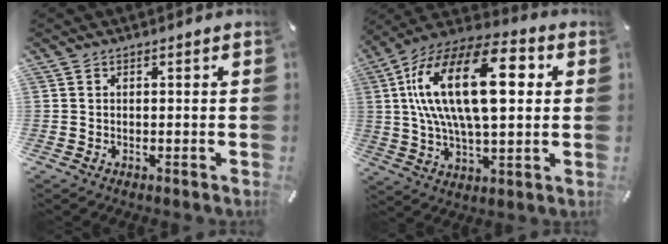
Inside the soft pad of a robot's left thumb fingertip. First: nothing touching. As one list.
[{"total": 24.5, "force": [5.8, 11.6, 20.8], "torque": [-0.414, -0.008, 0.078]}]